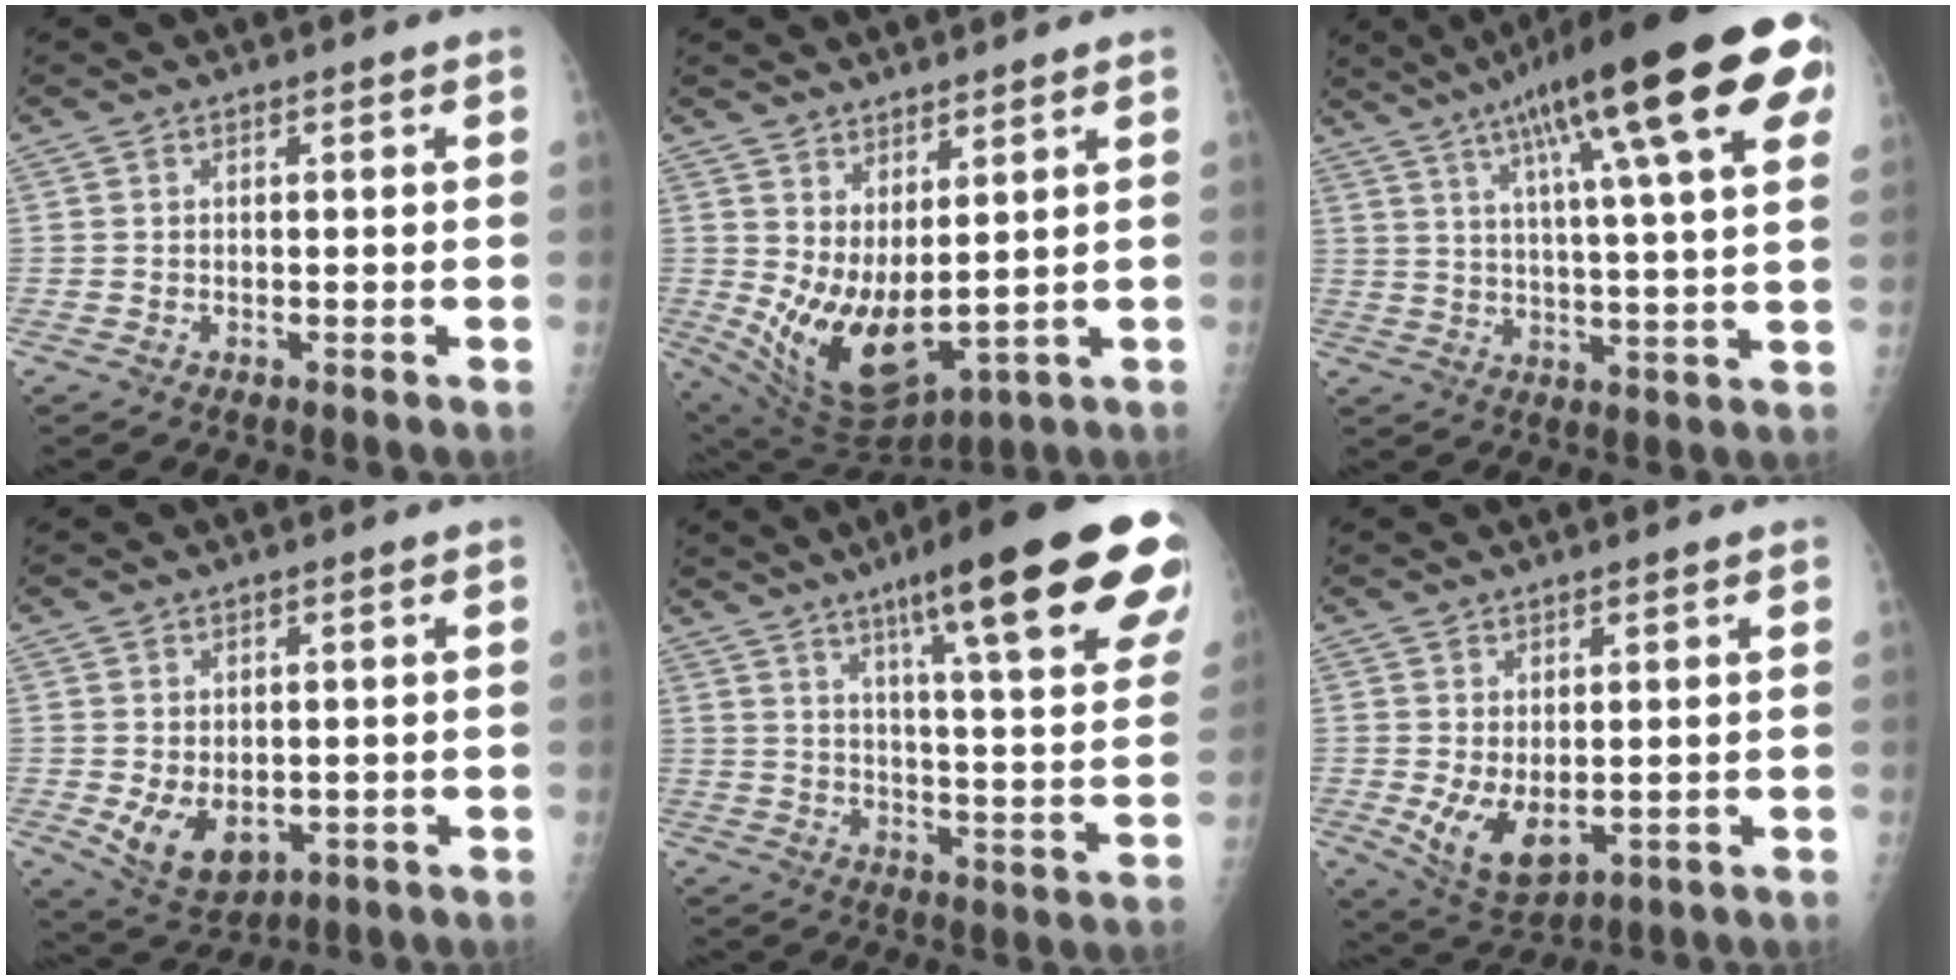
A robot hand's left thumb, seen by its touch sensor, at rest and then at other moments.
{"total": 13.5, "force": [3.1, 5.8, 11.7], "torque": [-0.213, -0.043, 0.084]}
{"total": 25.4, "force": [11.8, 5.0, 21.9], "torque": [-0.324, 0.003, 0.170]}
{"total": 7.6, "force": [-1.0, 5.1, 5.5], "torque": [-0.076, -0.013, 0.005]}
{"total": 27.4, "force": [15.0, 4.7, 22.5], "torque": [-0.307, -0.025, 0.214]}
{"total": 7.9, "force": [-0.2, 4.4, 6.6], "torque": [-0.104, -0.016, 0.018]}